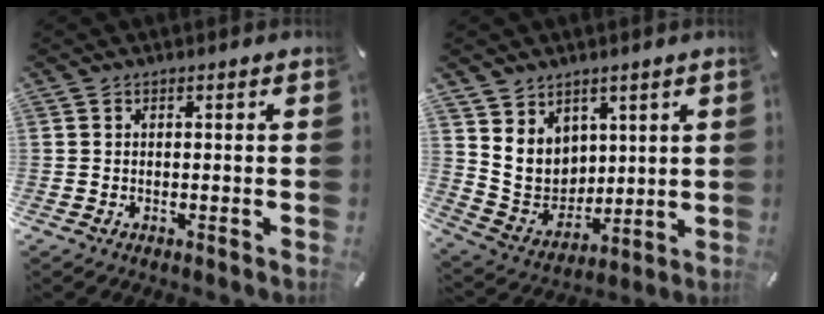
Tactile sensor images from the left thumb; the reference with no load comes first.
{"total": 9.9, "force": [4.5, 8.6, 1.8], "torque": [-0.053, -0.040, 0.096]}